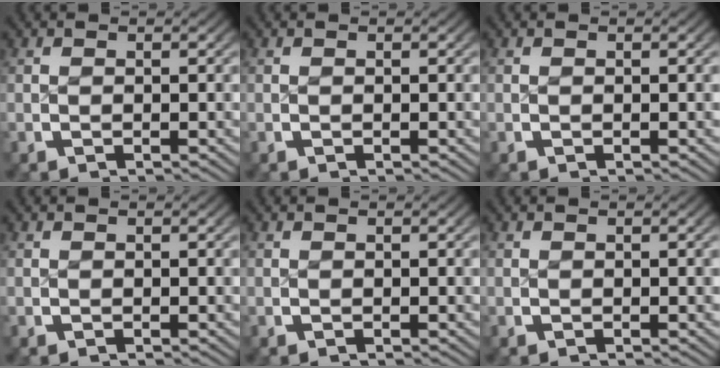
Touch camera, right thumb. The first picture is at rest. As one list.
[{"total": 0.0}, {"total": 0.0}, {"total": 0.0}, {"total": 0.0}, {"total": 0.0}]